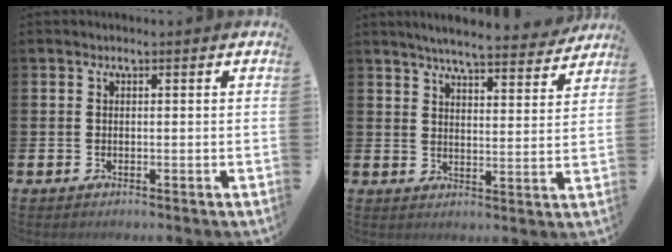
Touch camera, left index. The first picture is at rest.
{"total": 6.0, "force": [5.8, 0.2, 1.6], "torque": [-0.034, -0.041, 0.097]}